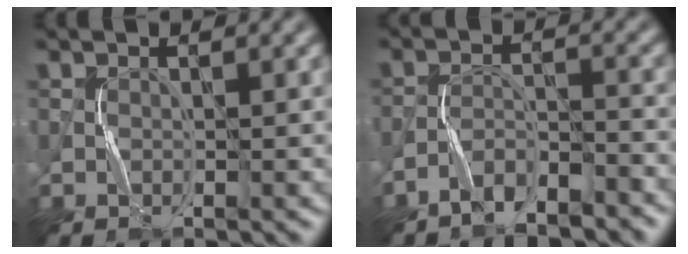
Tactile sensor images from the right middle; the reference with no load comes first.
{"total": 3.5, "force": [-3.2, 0.6, 1.3], "torque": [-0.025, 0.007, -0.062]}